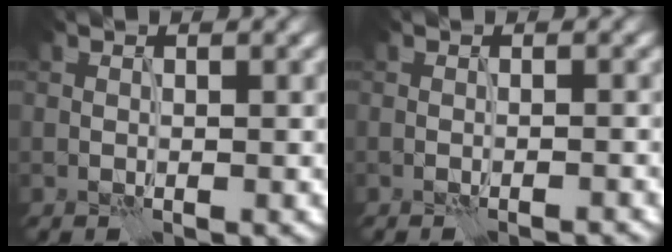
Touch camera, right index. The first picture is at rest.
{"total": 0.7, "force": [-0.6, -0.2, 0.3], "torque": [0.001, 0.003, -0.016]}